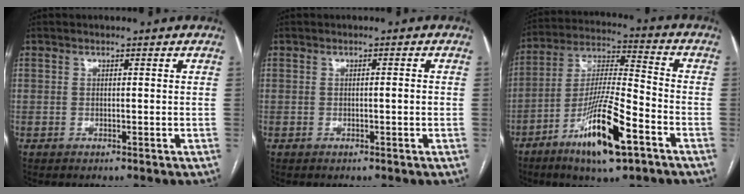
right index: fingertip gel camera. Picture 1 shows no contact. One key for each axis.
{"total": 1.0, "fx": -0.2, "fy": 0.0, "fz": 1.0, "tx": -0.013, "ty": 0.001, "tz": -0.002}
{"total": 15.4, "fx": -7.8, "fy": 2.2, "fz": 13.1, "tx": -0.251, "ty": -0.015, "tz": -0.137}